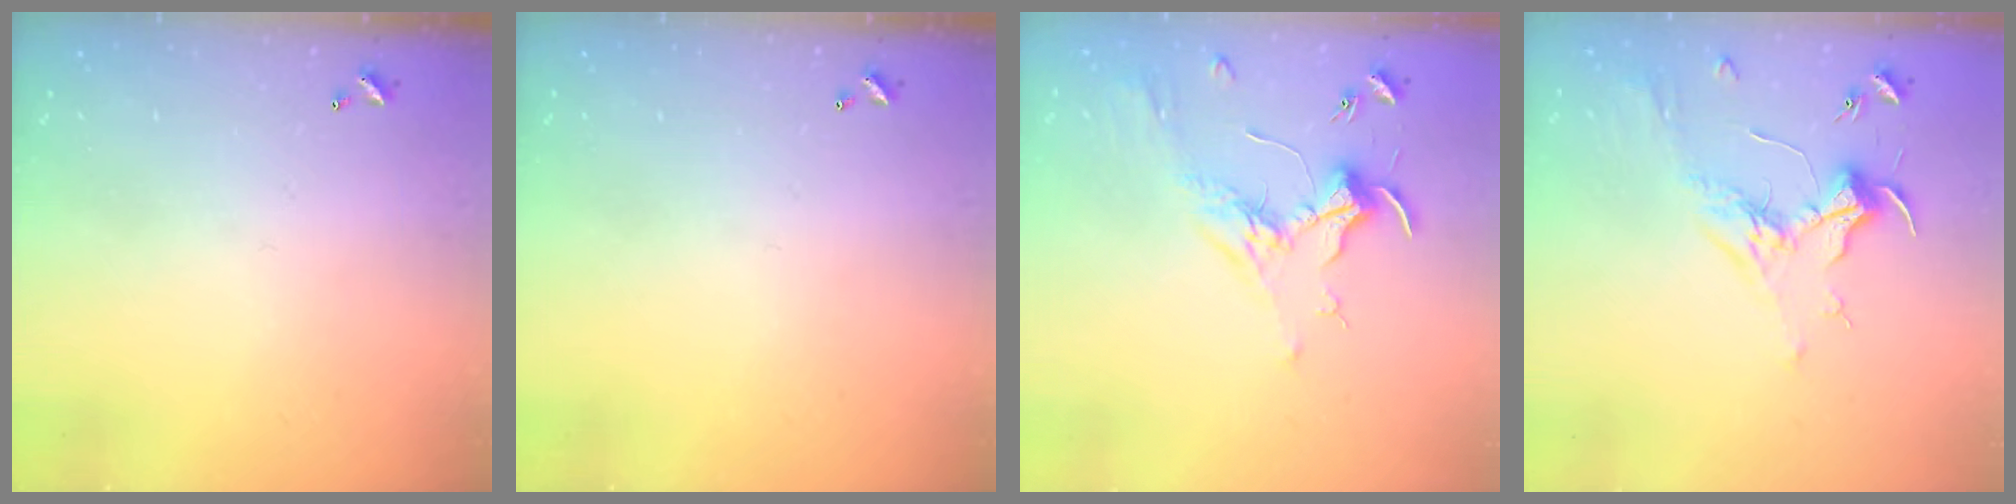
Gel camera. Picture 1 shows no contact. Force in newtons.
{"total": 0.0}
{"total": 1.8, "press": 1.6, "slide": 0.8}
{"total": 1.8, "press": 1.7, "slide": 0.7}